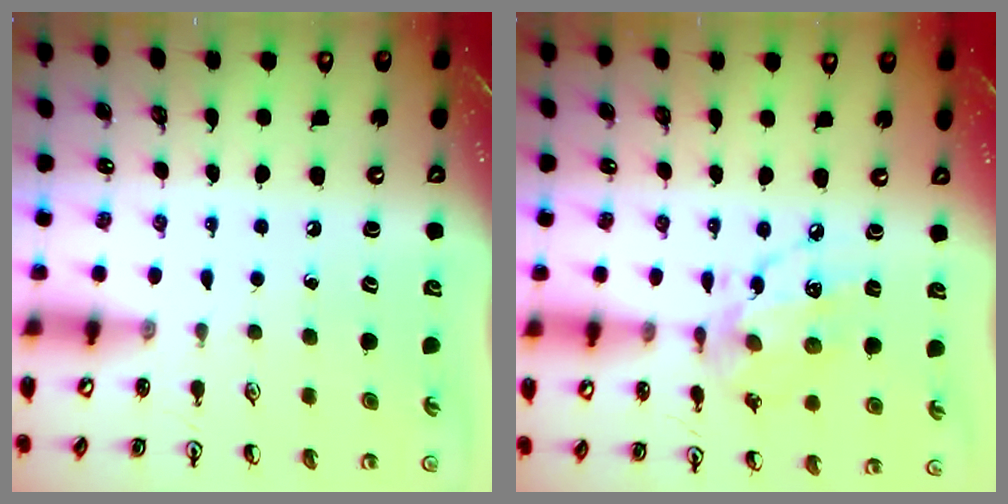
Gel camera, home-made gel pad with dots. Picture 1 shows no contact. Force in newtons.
{"total": 12.1, "press": 12.0, "slide": 0.7}